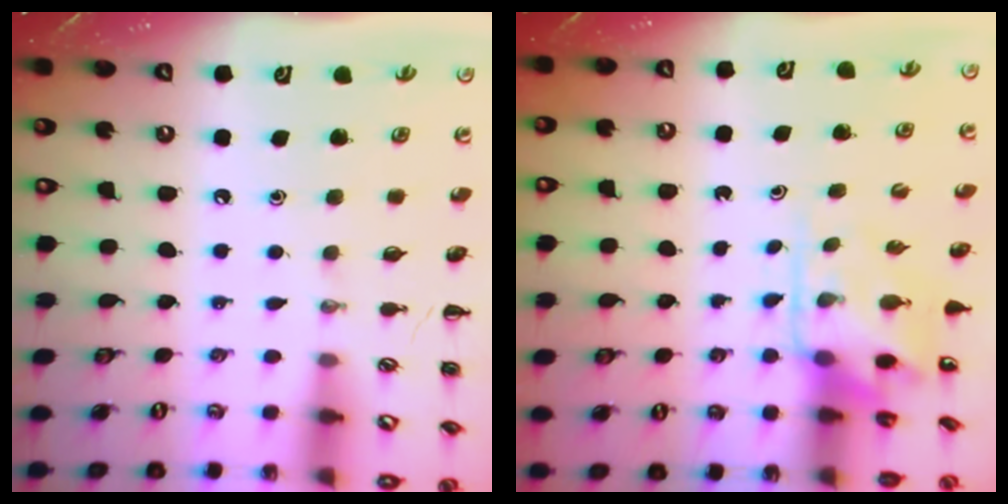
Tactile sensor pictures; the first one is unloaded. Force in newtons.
{"total": 4.3, "press": 4.2, "slide": 0.7}